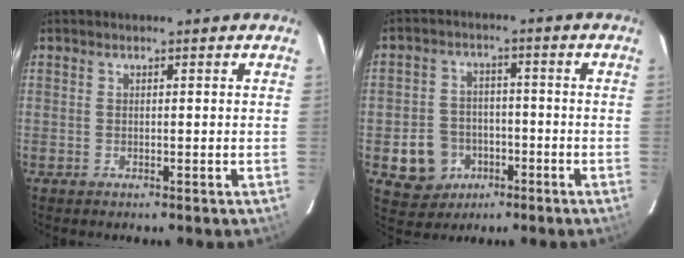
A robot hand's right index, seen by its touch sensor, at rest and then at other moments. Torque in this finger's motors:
{"motor_torque": [-0.09, -0.21, -0.51, -0.21]}